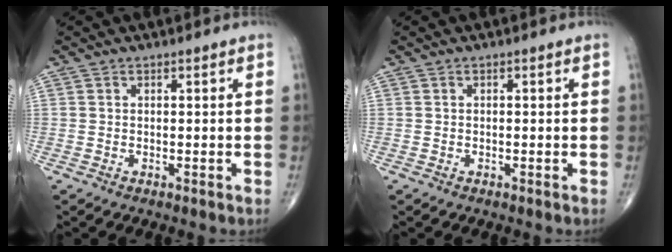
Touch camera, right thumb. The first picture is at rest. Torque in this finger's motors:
{"motor_torque": [-0.32, 0.09, 0.00, 0.06, 0.04]}